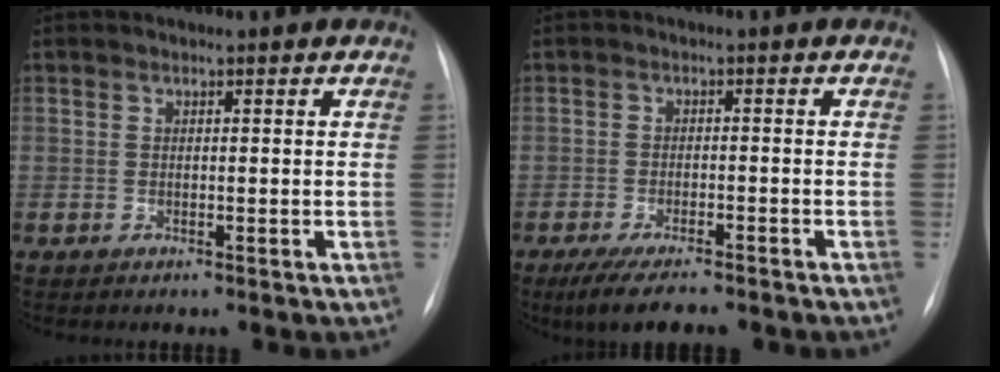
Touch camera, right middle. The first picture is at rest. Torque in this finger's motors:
{"motor_torque": [0.67, -0.64, 0.21, 0.06]}